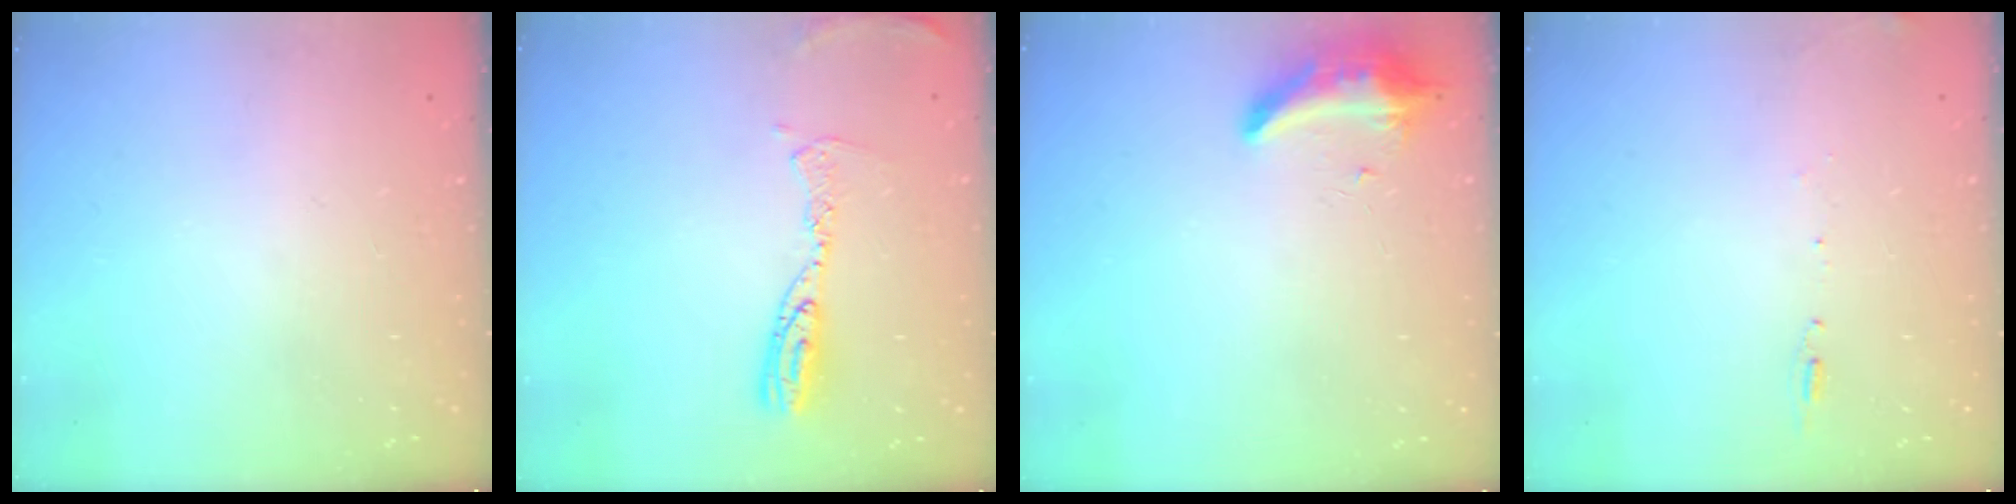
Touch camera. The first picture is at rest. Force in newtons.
{"total": 9.5, "press": 9.4, "slide": 0.9}
{"total": 8.6, "press": 8.6, "slide": 1.1}
{"total": 5.6, "press": 5.3, "slide": 1.7}